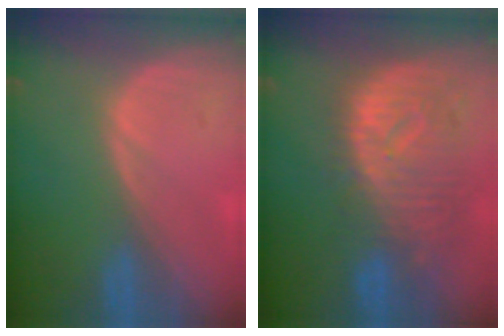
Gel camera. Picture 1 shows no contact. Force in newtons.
{"total": 11.0, "press": 9.6, "slide": 5.4}